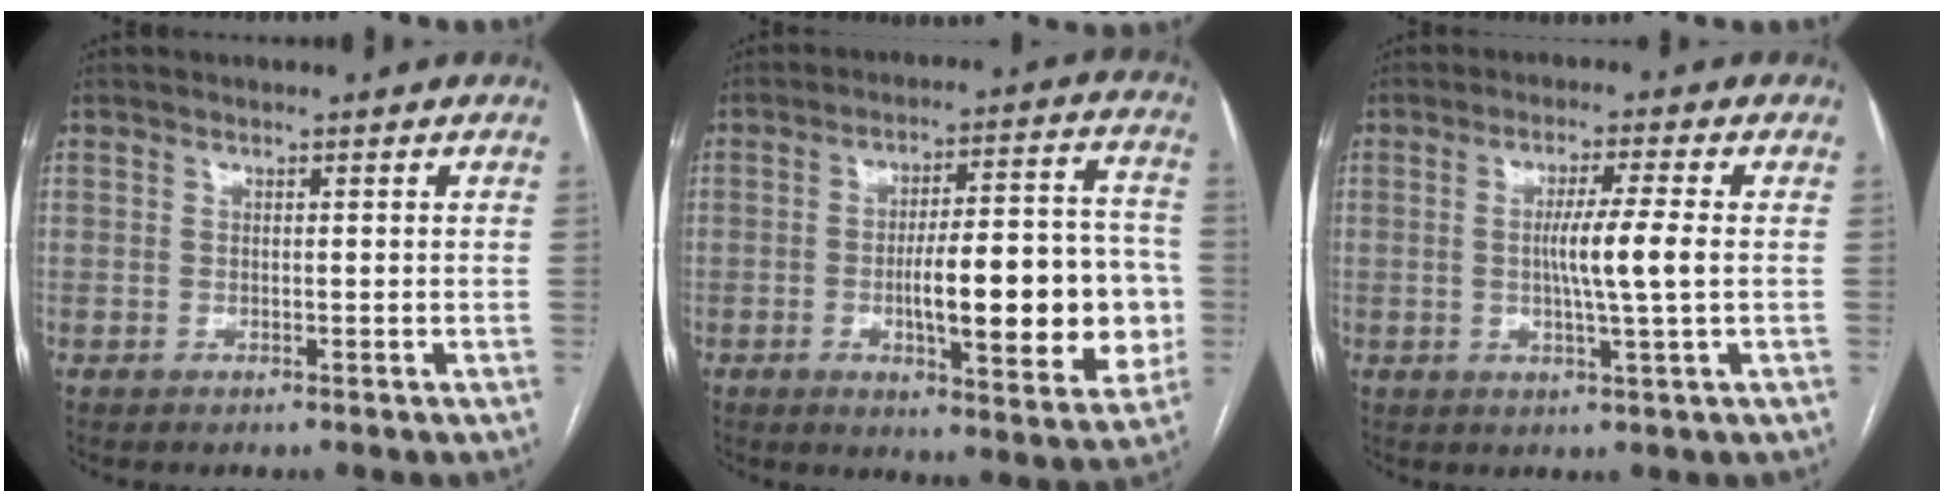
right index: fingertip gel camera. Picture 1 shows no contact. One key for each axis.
{"total": 18.6, "fx": -3.0, "fy": 4.5, "fz": 17.8, "tx": -0.231, "ty": 0.018, "tz": -0.034}
{"total": 5.1, "fx": 0.1, "fy": -0.1, "fz": 5.1, "tx": -0.085, "ty": -0.003, "tz": 0.001}